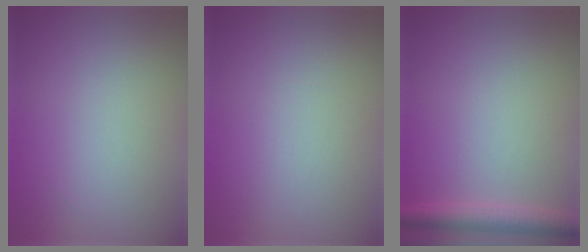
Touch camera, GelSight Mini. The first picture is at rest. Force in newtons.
{"total": 0.0}
{"total": 3.1, "press": 3.1, "slide": 0.1}